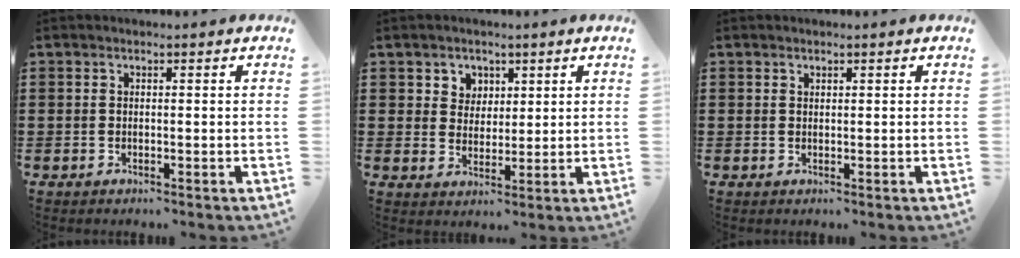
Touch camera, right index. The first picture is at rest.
{"total": 3.6, "force": [1.8, 3.1, 0.2], "torque": [-0.021, 0.013, 0.032]}
{"total": 0.6, "force": [0.4, 0.4, 0.1], "torque": [-0.003, 0.002, 0.008]}